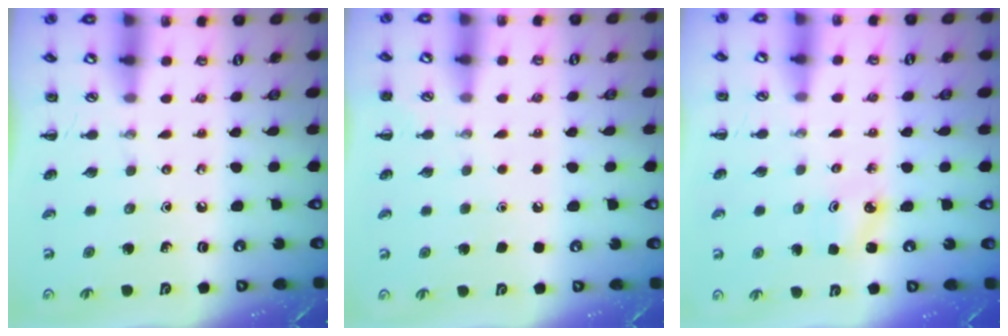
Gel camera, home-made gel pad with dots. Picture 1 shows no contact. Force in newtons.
{"total": 1.6, "press": 1.6, "slide": 0.1}
{"total": 1.9, "press": 1.8, "slide": 0.4}